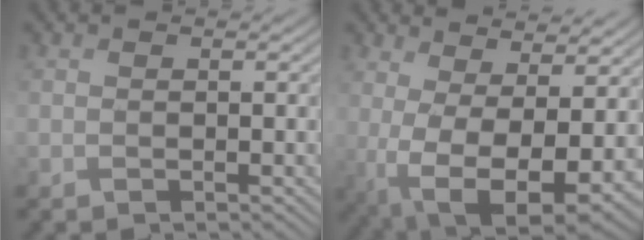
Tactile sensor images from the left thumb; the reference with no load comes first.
{"total": 11.9, "force": [0.5, 5.7, 10.4], "torque": [-0.201, -0.022, 0.037]}